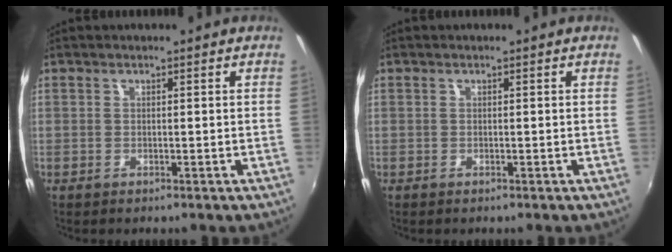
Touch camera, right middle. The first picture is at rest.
{"total": 0.0}